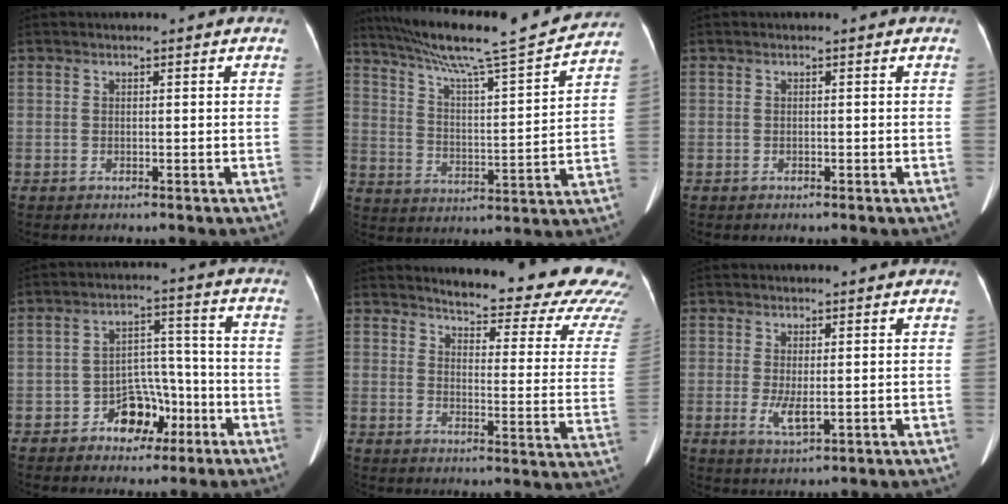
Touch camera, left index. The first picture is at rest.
{"total": 19.9, "force": [17.7, 0.2, 9.1], "torque": [-0.157, -0.005, 0.264]}
{"total": 0.0}
{"total": 6.8, "force": [-3.6, 4.5, 3.6], "torque": [-0.059, 0.027, -0.055]}
{"total": 21.3, "force": [20.1, 2.6, 6.7], "torque": [-0.076, -0.109, 0.214]}
{"total": 3.4, "force": [0.1, 1.0, 3.3], "torque": [-0.063, -0.008, 0.008]}